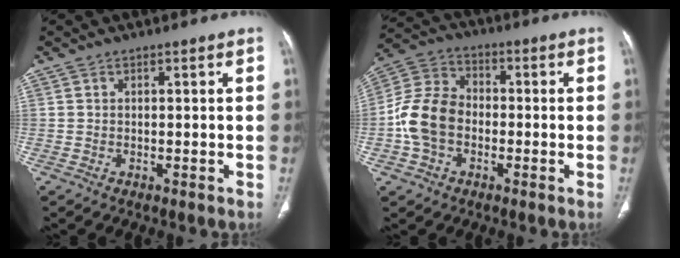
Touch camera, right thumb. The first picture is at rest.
{"total": 11.2, "force": [-2.2, 8.4, 7.1], "torque": [-0.136, 0.035, -0.051]}